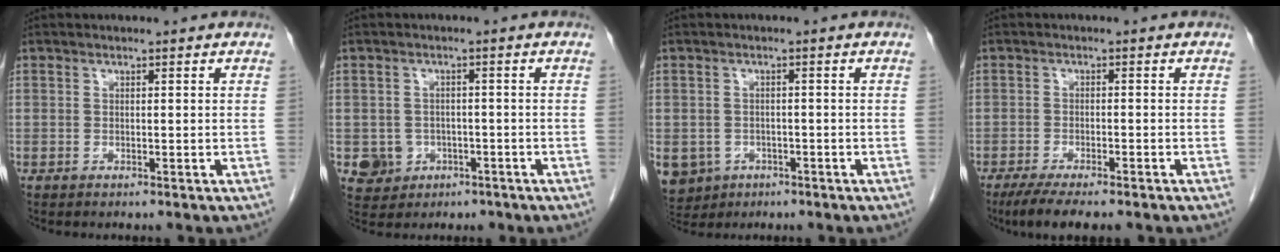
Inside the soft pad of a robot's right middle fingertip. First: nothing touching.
{"total": 4.9, "force": [-1.9, 4.5, 0.6], "torque": [-0.007, 0.010, -0.020]}
{"total": 8.5, "force": [-3.9, 7.2, 2.3], "torque": [-0.065, 0.004, -0.052]}
{"total": 7.5, "force": [-5.8, 1.5, 4.6], "torque": [-0.070, -0.014, -0.087]}